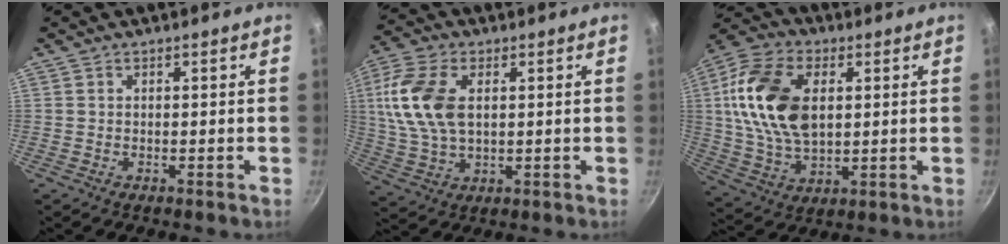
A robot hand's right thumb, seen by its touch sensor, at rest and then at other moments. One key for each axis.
{"total": 13.8, "fx": 2.6, "fy": 8.2, "fz": 10.8, "tx": -0.212, "ty": 0.002, "tz": 0.046}
{"total": 18.9, "fx": 3.4, "fy": 11.8, "fz": 14.4, "tx": -0.259, "ty": -0.001, "tz": 0.059}